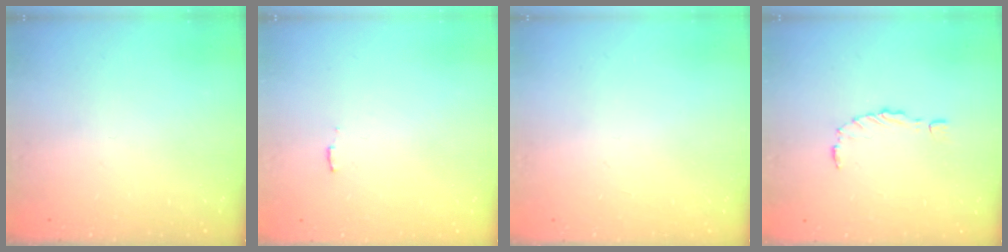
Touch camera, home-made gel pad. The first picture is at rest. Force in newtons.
{"total": 3.0, "press": 3.0, "slide": 0.2}
{"total": 0.0}
{"total": 1.9, "press": 1.9, "slide": 0.3}